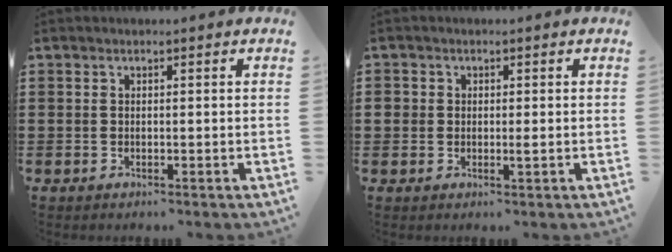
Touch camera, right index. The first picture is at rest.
{"total": 1.3, "force": [0.1, 1.0, 0.8], "torque": [-0.018, 0.004, 0.001]}